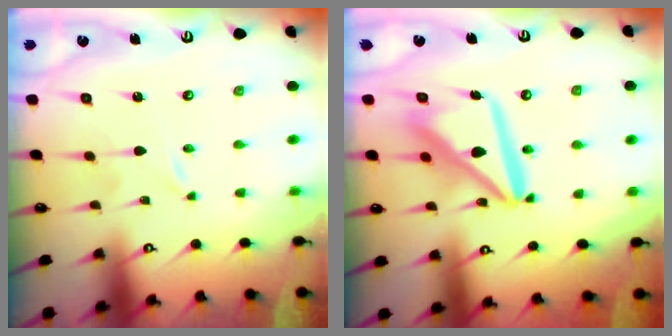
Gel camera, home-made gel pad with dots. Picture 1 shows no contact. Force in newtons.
{"total": 15.1, "press": 15.0, "slide": 1.8}